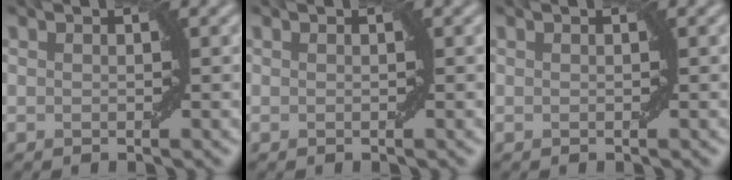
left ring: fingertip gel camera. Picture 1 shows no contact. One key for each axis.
{"total": 0.0}
{"total": 0.0}